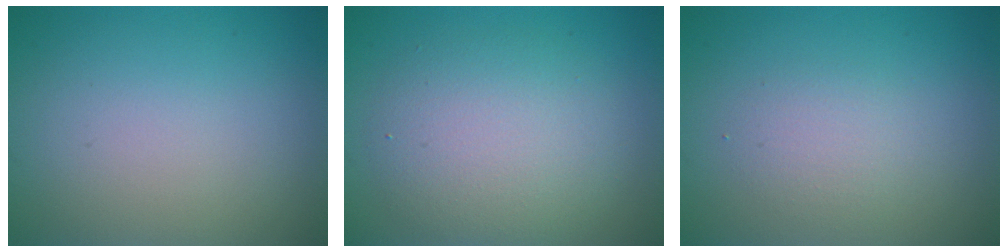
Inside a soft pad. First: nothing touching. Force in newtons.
{"total": 5.1, "press": 5.1, "slide": 0.3}
{"total": 1.8, "press": 1.8, "slide": 0.1}